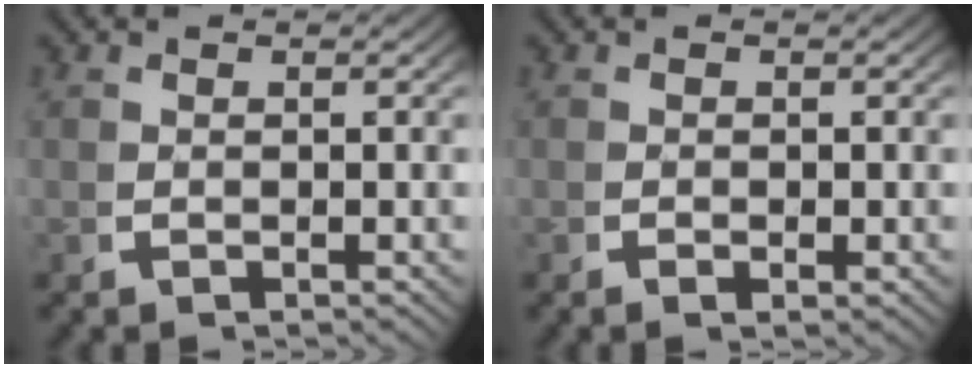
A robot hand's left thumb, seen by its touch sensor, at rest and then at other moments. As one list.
[{"total": 0.6, "force": [-0.2, 0.3, 0.5], "torque": [-0.009, -0.003, -0.005]}]